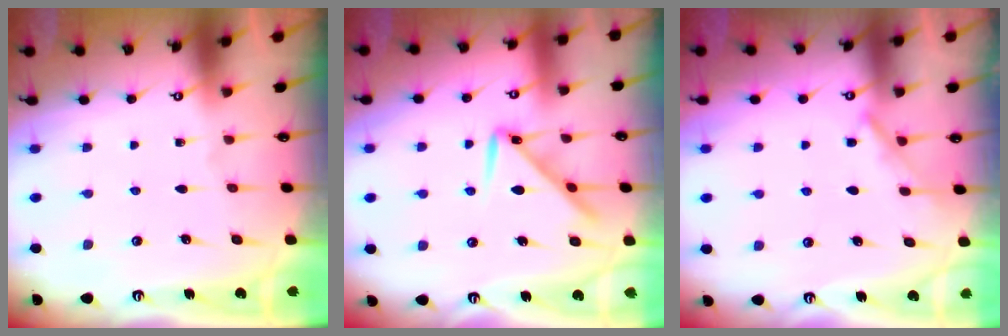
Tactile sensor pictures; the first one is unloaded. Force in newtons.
{"total": 10.1, "press": 10.1, "slide": 0.6}
{"total": 4.2, "press": 4.2, "slide": 0.6}